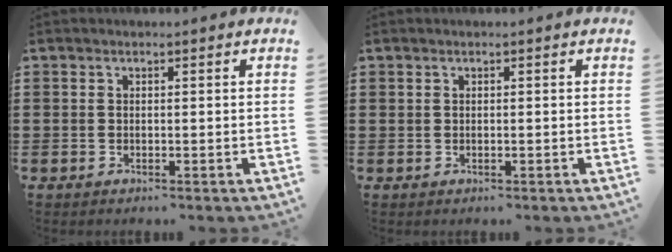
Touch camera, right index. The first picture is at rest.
{"total": 0.0}